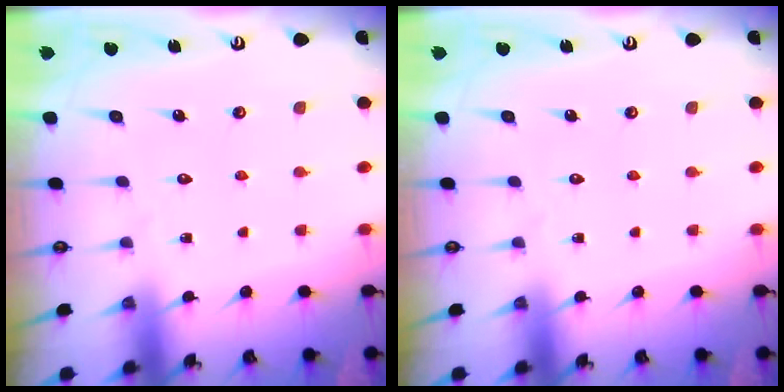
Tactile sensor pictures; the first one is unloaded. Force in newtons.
{"total": 0.0}